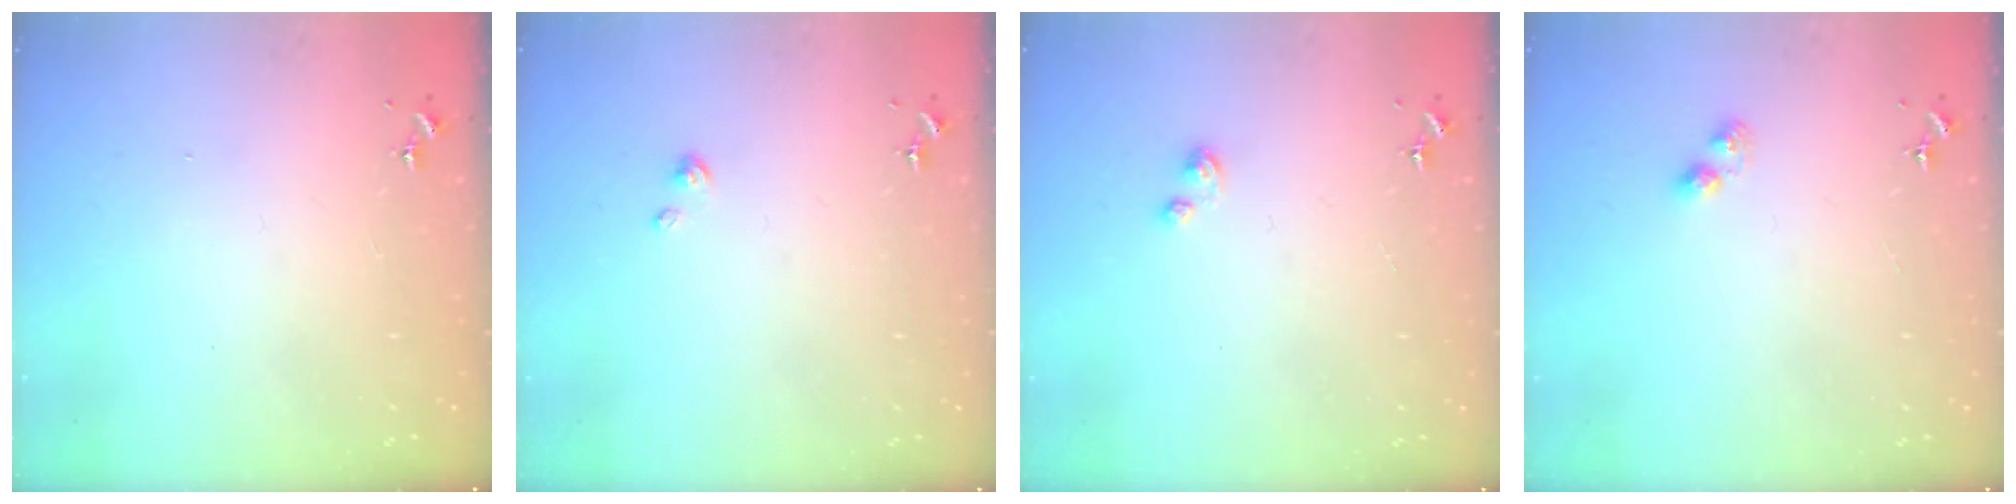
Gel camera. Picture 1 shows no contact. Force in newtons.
{"total": 2.9, "press": 2.9, "slide": 0.2}
{"total": 2.6, "press": 2.6, "slide": 0.2}
{"total": 3.4, "press": 3.3, "slide": 0.4}